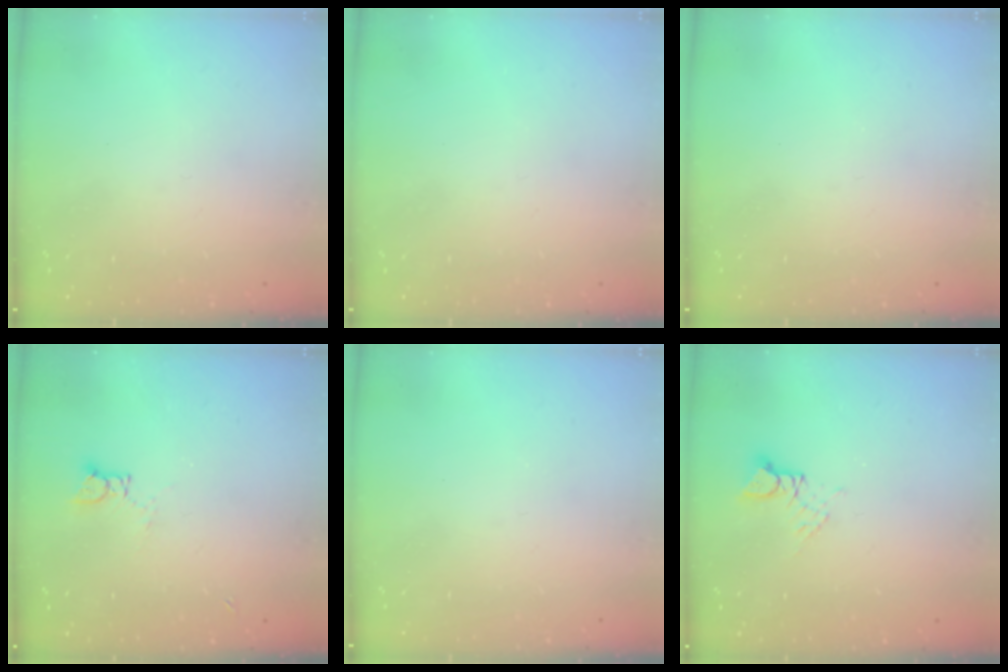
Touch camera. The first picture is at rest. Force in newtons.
{"total": 0.0}
{"total": 0.0}
{"total": 3.4, "press": 3.4, "slide": 0.3}
{"total": 0.0}
{"total": 3.3, "press": 3.3, "slide": 0.5}